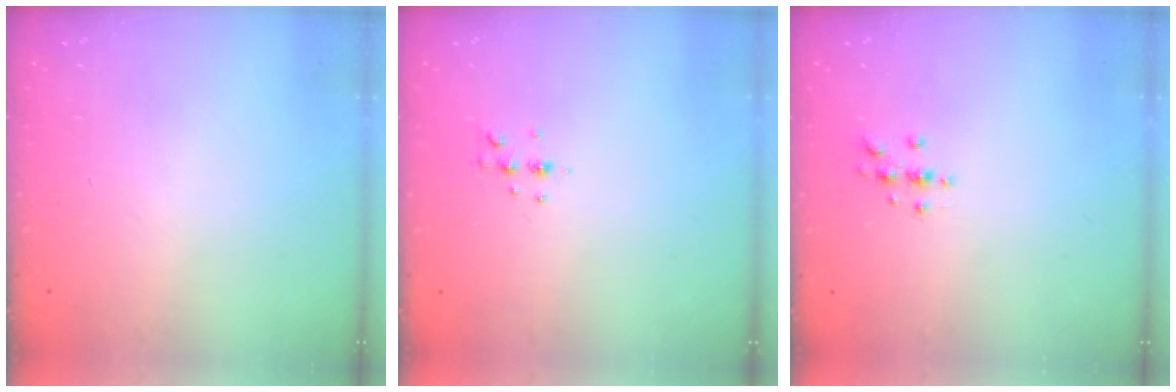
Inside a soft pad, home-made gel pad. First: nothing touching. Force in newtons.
{"total": 3.7, "press": 3.6, "slide": 0.7}
{"total": 3.0, "press": 3.0, "slide": 0.4}